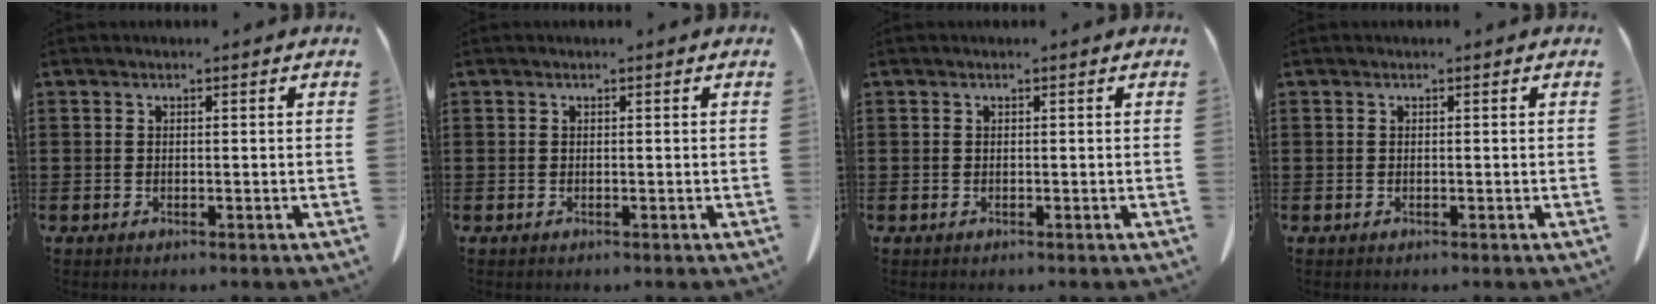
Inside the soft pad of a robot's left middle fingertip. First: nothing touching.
{"total": 0.0}
{"total": 0.0}
{"total": 0.0}